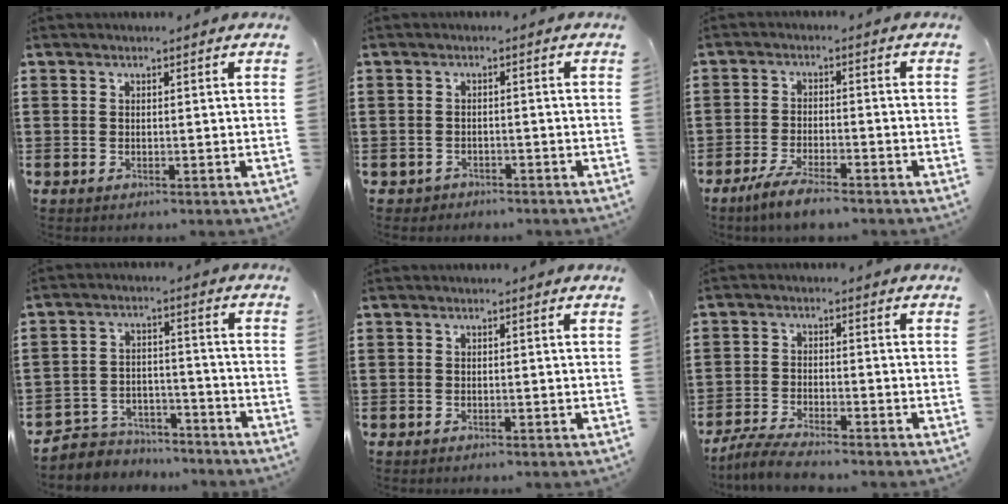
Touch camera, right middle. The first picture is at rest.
{"total": 1.4, "force": [-1.2, 0.6, -0.1], "torque": [-0.004, 0.002, -0.030]}
{"total": 4.3, "force": [-3.7, 0.4, 2.2], "torque": [-0.050, -0.005, -0.073]}
{"total": 4.7, "force": [-4.5, 1.4, -0.1], "torque": [-0.005, 0.011, -0.096]}
{"total": 0.0}
{"total": 3.8, "force": [-3.6, 0.1, 1.3], "torque": [-0.037, -0.004, -0.076]}